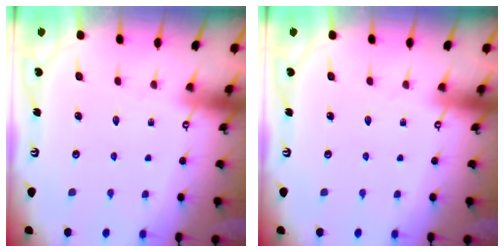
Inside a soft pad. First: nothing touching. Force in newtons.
{"total": 0.0}